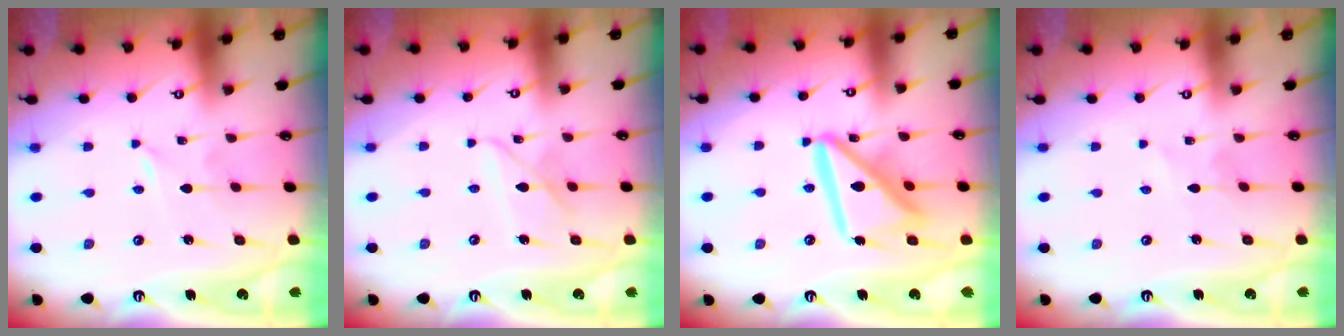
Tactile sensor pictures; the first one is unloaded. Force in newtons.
{"total": 8.4, "press": 8.4, "slide": 0.7}
{"total": 16.0, "press": 15.9, "slide": 1.7}
{"total": 1.5, "press": 1.4, "slide": 0.2}